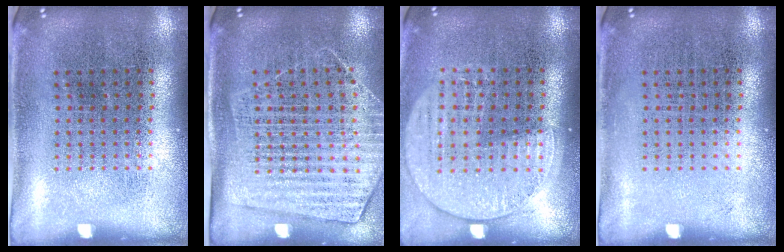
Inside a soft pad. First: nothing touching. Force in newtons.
{"total": 1.7, "press": 1.5, "slide": 0.8}
{"total": 1.4, "press": 1.3, "slide": 0.5}
{"total": 0.0}